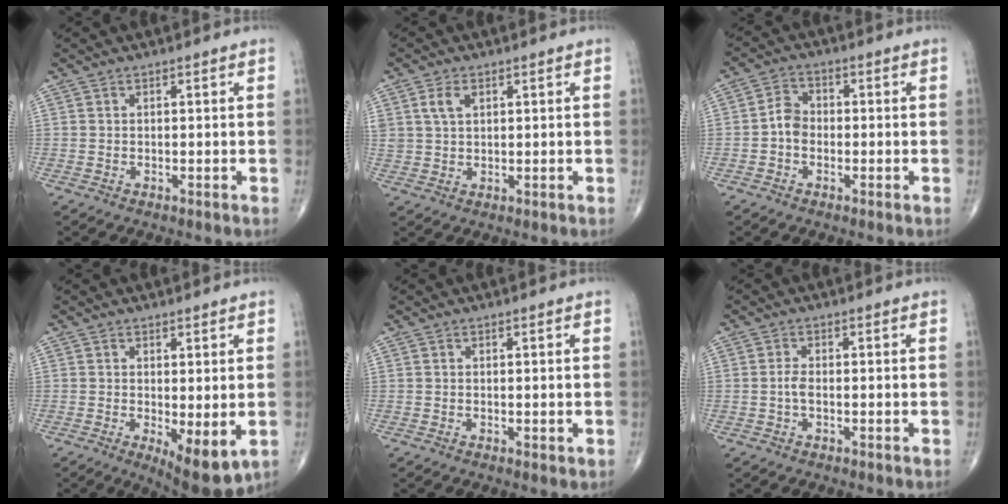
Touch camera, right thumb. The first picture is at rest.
{"total": 3.7, "force": [1.5, 2.3, 2.5], "torque": [-0.045, 0.000, 0.033]}
{"total": 4.0, "force": [-1.1, 3.1, 2.2], "torque": [-0.024, 0.016, -0.030]}
{"total": 7.7, "force": [-1.5, 2.8, 7.1], "torque": [-0.099, -0.023, -0.014]}
{"total": 0.7, "force": [-0.1, 0.4, 0.6], "torque": [-0.010, -0.003, -0.002]}
{"total": 1.7, "force": [-0.4, 0.7, 1.5], "torque": [-0.030, 0.003, -0.010]}